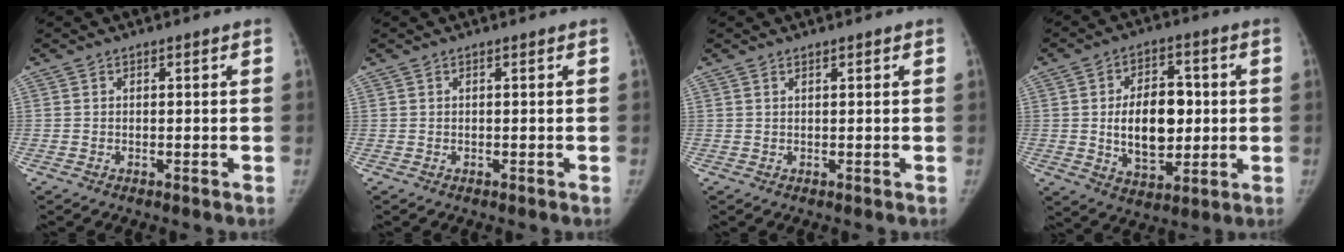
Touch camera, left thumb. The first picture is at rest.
{"total": 0.0}
{"total": 0.5, "force": [0.5, 0.2, 0.3], "torque": [-0.007, -0.003, 0.007]}
{"total": 13.6, "force": [0.1, 8.7, 10.5], "torque": [-0.131, 0.005, 0.011]}